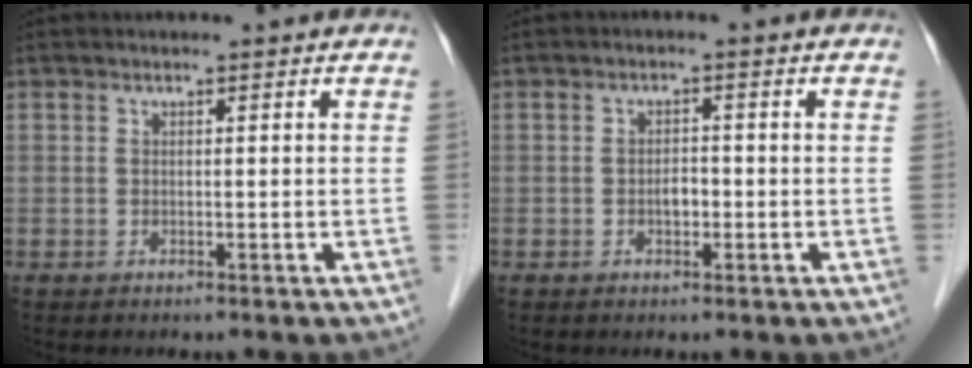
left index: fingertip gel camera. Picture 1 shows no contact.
{"total": 1.8, "force": [-0.6, 1.0, 1.4], "torque": [-0.022, 0.004, -0.009]}